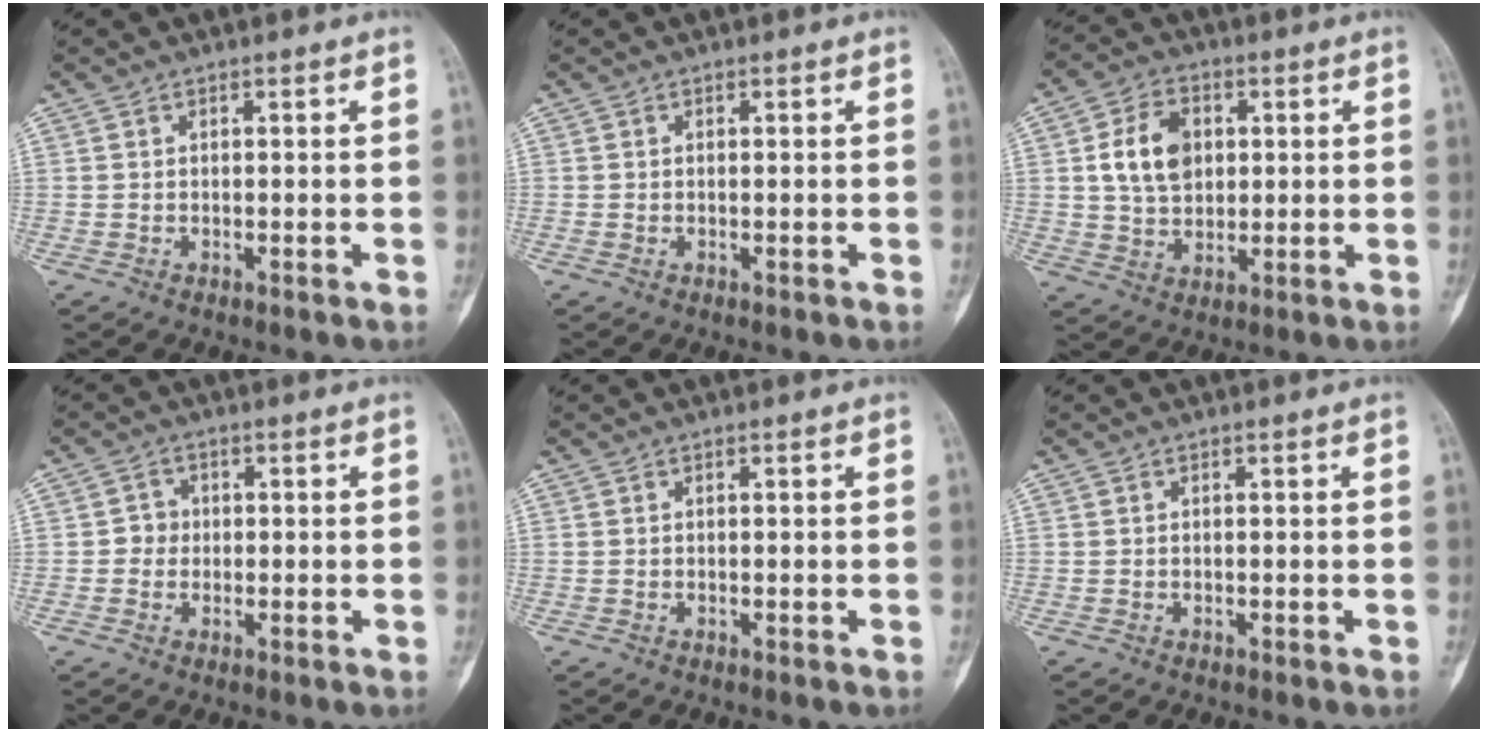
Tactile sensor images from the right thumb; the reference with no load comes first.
{"total": 0.0}
{"total": 10.0, "force": [1.9, 7.2, 6.7], "torque": [-0.098, -0.001, 0.036]}
{"total": 3.3, "force": [-0.3, 3.1, 1.2], "torque": [0.002, 0.009, -0.012]}
{"total": 0.0}
{"total": 0.0}